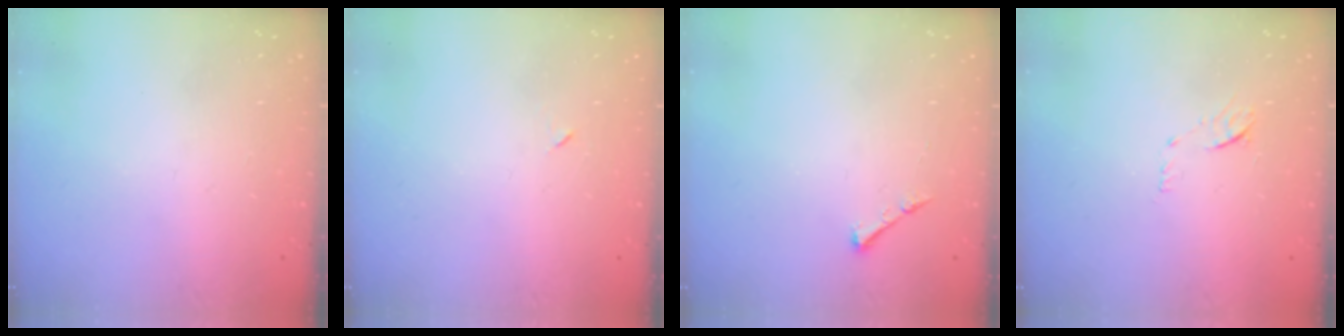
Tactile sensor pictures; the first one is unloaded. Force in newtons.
{"total": 3.3, "press": 3.2, "slide": 0.7}
{"total": 3.7, "press": 3.6, "slide": 0.5}
{"total": 6.2, "press": 6.1, "slide": 0.7}